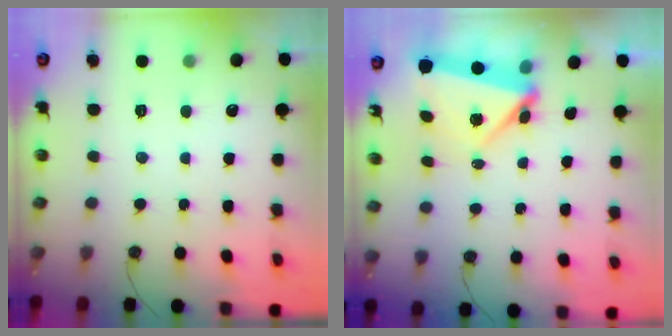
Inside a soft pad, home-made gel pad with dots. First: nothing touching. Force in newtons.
{"total": 5.6, "press": 5.6, "slide": 0.3}